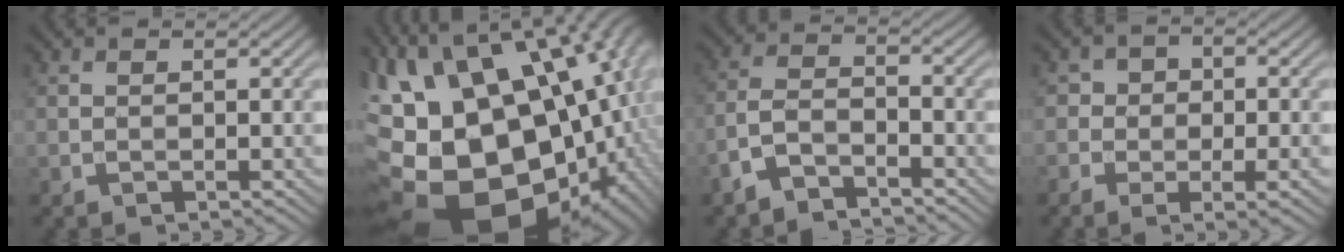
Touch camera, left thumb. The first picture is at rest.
{"total": 22.9, "force": [0.7, 13.5, 18.5], "torque": [-0.350, 0.011, 0.040]}
{"total": 5.1, "force": [-4.1, 1.6, 2.6], "torque": [-0.054, 0.001, -0.093]}
{"total": 7.4, "force": [-2.5, 4.9, 4.9], "torque": [-0.063, -0.010, -0.034]}